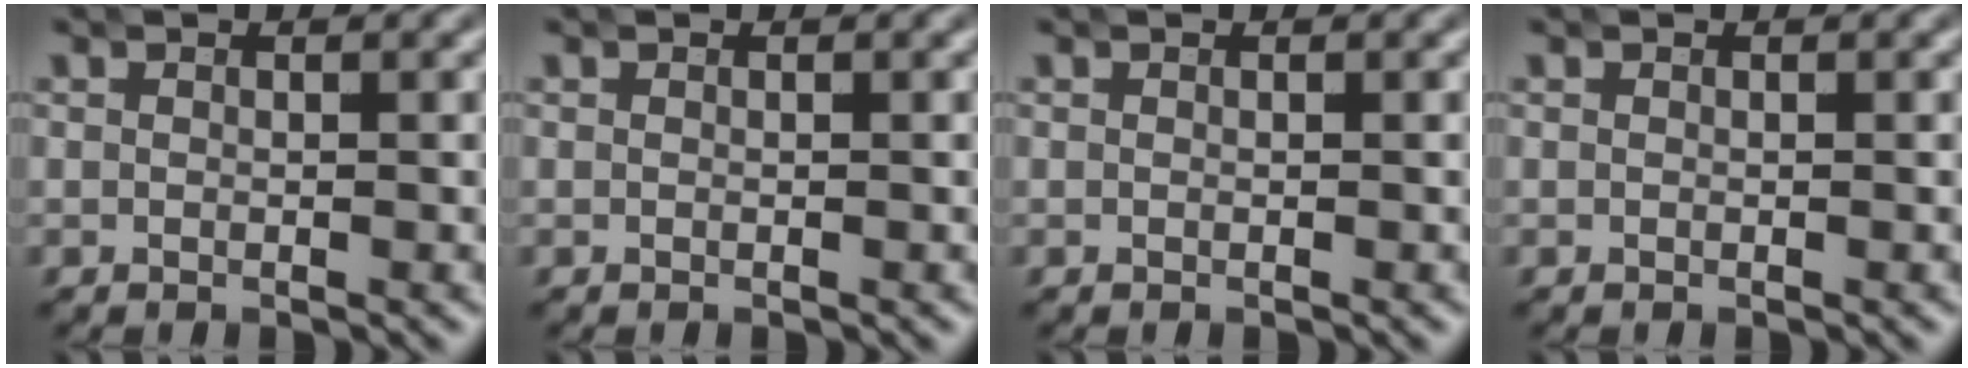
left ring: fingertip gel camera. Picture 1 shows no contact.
{"total": 0.0}
{"total": 0.0}
{"total": 0.0}